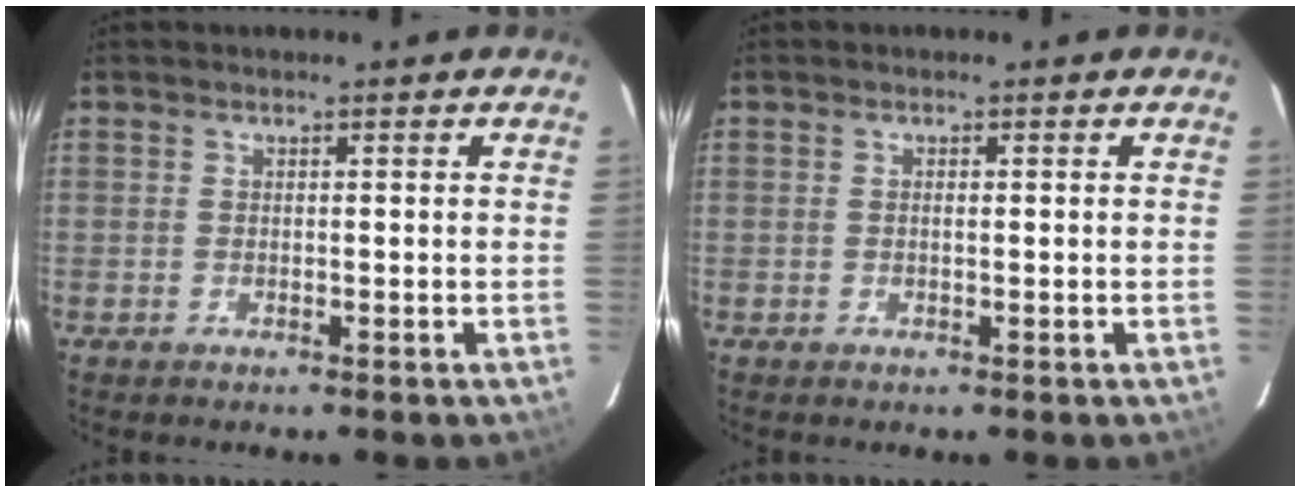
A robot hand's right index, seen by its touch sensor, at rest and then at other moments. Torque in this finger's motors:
{"motor_torque": [-0.26, 0.57, -0.01, 0.00]}